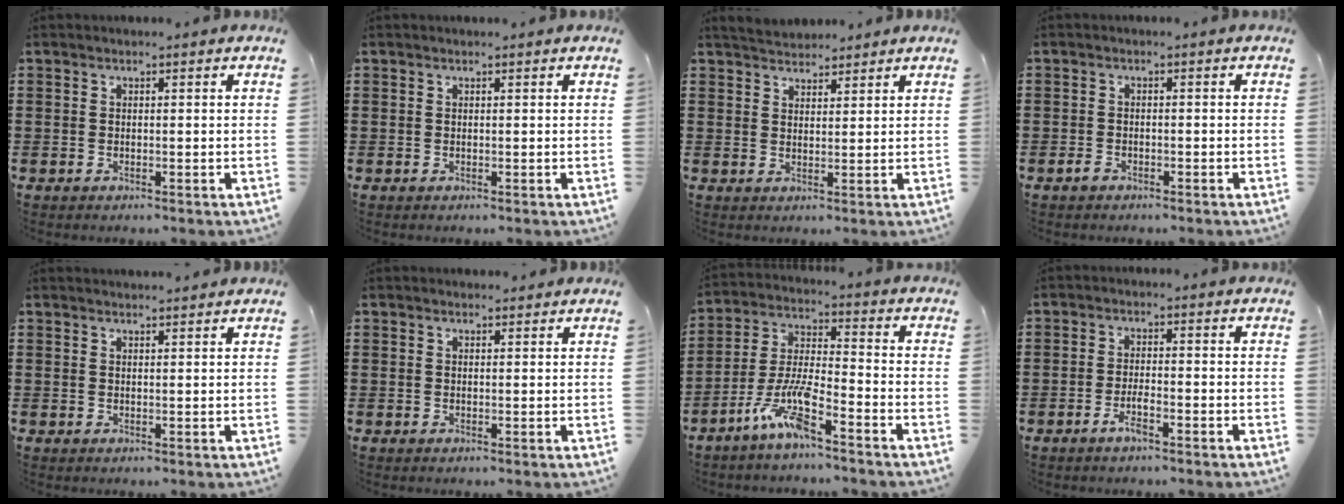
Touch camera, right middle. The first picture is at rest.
{"total": 0.0}
{"total": 3.2, "force": [3.2, 0.7, -0.1], "torque": [-0.009, -0.006, 0.062]}
{"total": 1.5, "force": [-1.2, 0.7, 0.7], "torque": [-0.023, -0.005, -0.025]}
{"total": 1.3, "force": [1.2, -0.1, 0.0], "torque": [-0.002, -0.003, 0.024]}
{"total": 0.8, "force": [0.8, 0.3, -0.1], "torque": [0.007, -0.004, 0.014]}
{"total": 8.4, "force": [-5.8, 1.0, 6.0], "torque": [-0.138, -0.009, -0.114]}
{"total": 2.9, "force": [-1.7, 0.5, 2.3], "torque": [-0.047, -0.002, -0.032]}